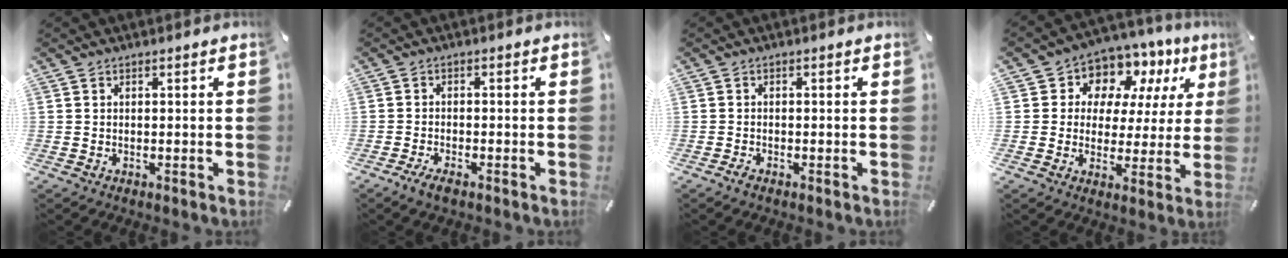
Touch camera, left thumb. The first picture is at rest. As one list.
[{"total": 2.6, "force": [-2.0, 0.6, 1.6], "torque": [-0.039, 0.003, -0.040]}, {"total": 1.0, "force": [-0.9, 0.3, 0.4], "torque": [-0.010, 0.000, -0.017]}, {"total": 8.9, "force": [6.1, 6.4, 1.4], "torque": [-0.038, -0.061, 0.113]}]